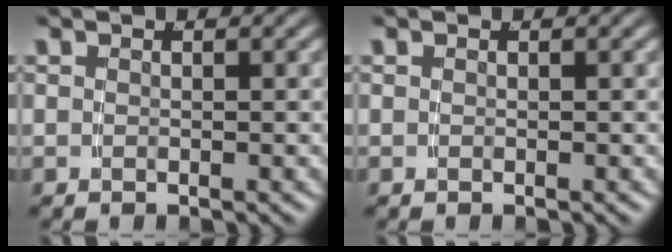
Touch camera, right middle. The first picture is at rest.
{"total": 0.0}